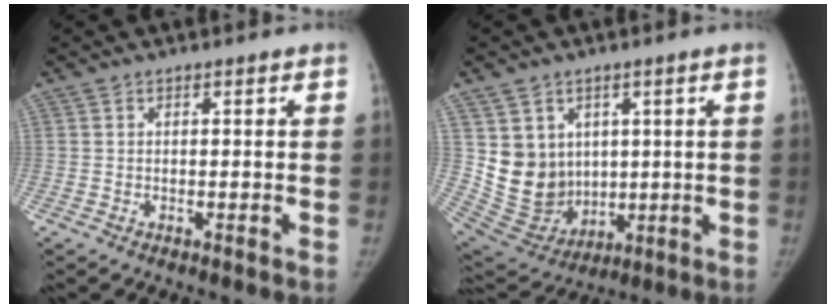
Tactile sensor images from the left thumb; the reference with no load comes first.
{"total": 12.4, "force": [3.2, 10.8, 5.4], "torque": [-0.066, -0.024, 0.094]}